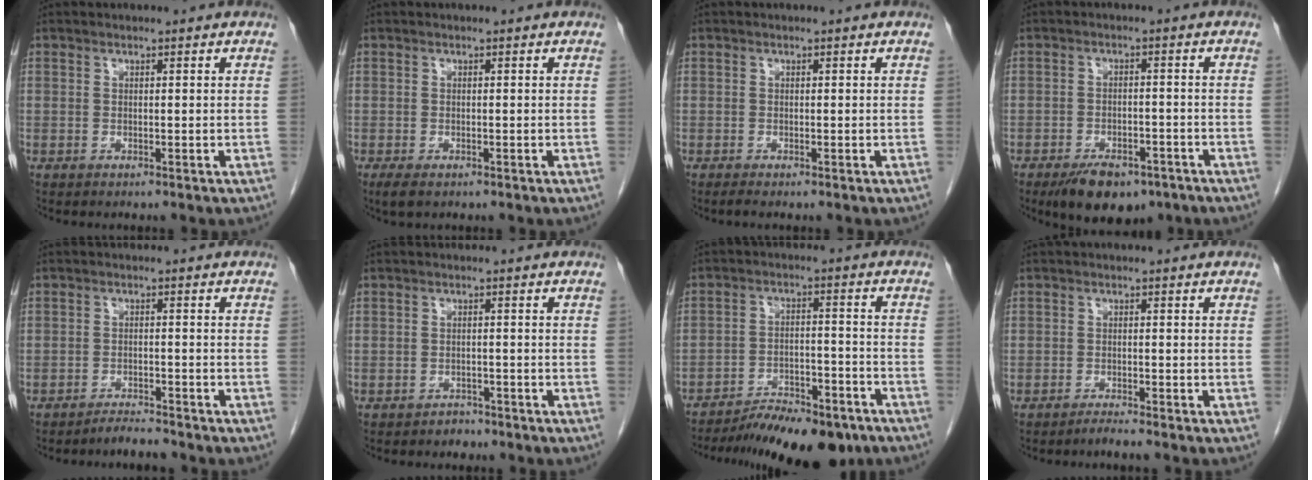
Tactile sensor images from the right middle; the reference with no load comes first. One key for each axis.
{"total": 2.2, "fx": -1.4, "fy": 0.9, "fz": 1.5, "tx": -0.031, "ty": -0.005, "tz": -0.018}
{"total": 0.8, "fx": -0.6, "fy": 0.0, "fz": 0.5, "tx": -0.013, "ty": -0.003, "tz": -0.010}
{"total": 8.5, "fx": -6.0, "fy": 3.8, "fz": 4.7, "tx": -0.074, "ty": -0.002, "tz": -0.090}
{"total": 2.4, "fx": -2.3, "fy": 0.1, "fz": 0.3, "tx": -0.007, "ty": -0.008, "tz": -0.038}
{"total": 1.6, "fx": -1.3, "fy": 0.8, "fz": 0.0, "tx": -0.007, "ty": 0.003, "tz": -0.021}
{"total": 13.5, "fx": -11.1, "fy": 3.7, "fz": 6.7, "tx": -0.090, "ty": 0.003, "tz": -0.170}
{"total": 1.5, "fx": -1.4, "fy": -0.2, "fz": 0.5, "tx": -0.013, "ty": -0.004, "tz": -0.026}